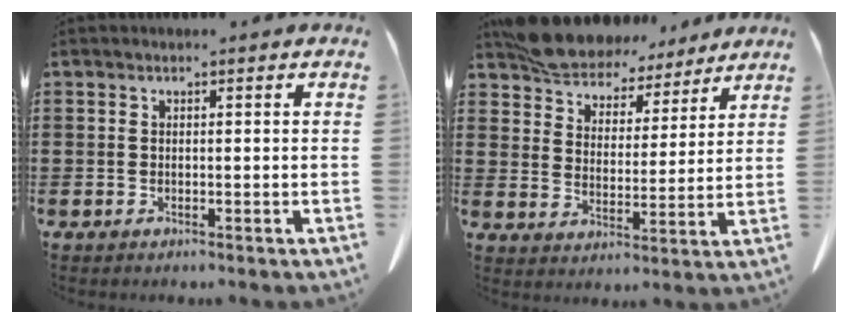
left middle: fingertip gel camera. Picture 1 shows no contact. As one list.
[{"total": 7.5, "force": [7.1, 2.1, 1.0], "torque": [-0.057, -0.036, 0.134]}]